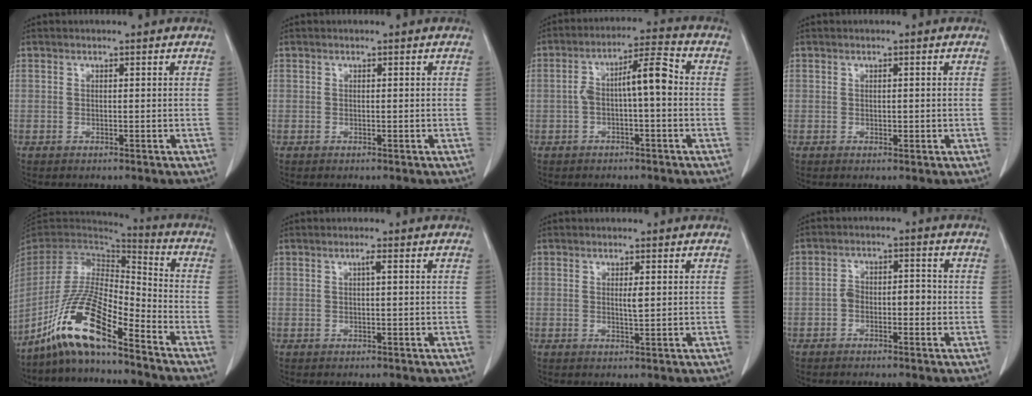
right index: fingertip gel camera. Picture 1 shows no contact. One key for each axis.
{"total": 0.0}
{"total": 7.6, "fx": -0.4, "fy": 1.6, "fz": 7.4, "tx": -0.134, "ty": 0.033, "tz": -0.007}
{"total": 1.0, "fx": 0.0, "fy": 0.7, "fz": 0.7, "tx": -0.009, "ty": 0.001, "tz": 0.001}
{"total": 14.0, "fx": -9.6, "fy": 1.9, "fz": 10.0, "tx": -0.198, "ty": -0.005, "tz": -0.180}
{"total": 0.7, "fx": 0.1, "fy": -0.1, "fz": 0.7, "tx": -0.012, "ty": 0.002, "tz": 0.002}
{"total": 1.6, "fx": 0.3, "fy": 0.2, "fz": 1.5, "tx": -0.028, "ty": -0.001, "tz": 0.004}
{"total": 4.1, "fx": -1.2, "fy": 2.3, "fz": 3.1, "tx": -0.053, "ty": 0.025, "tz": -0.021}